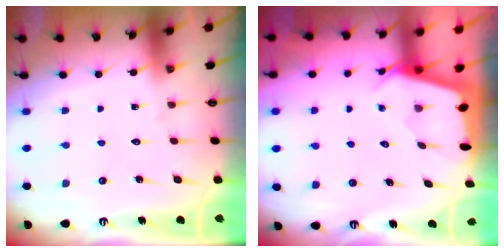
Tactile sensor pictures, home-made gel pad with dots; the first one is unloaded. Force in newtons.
{"total": 2.5, "press": 2.5, "slide": 0.2}